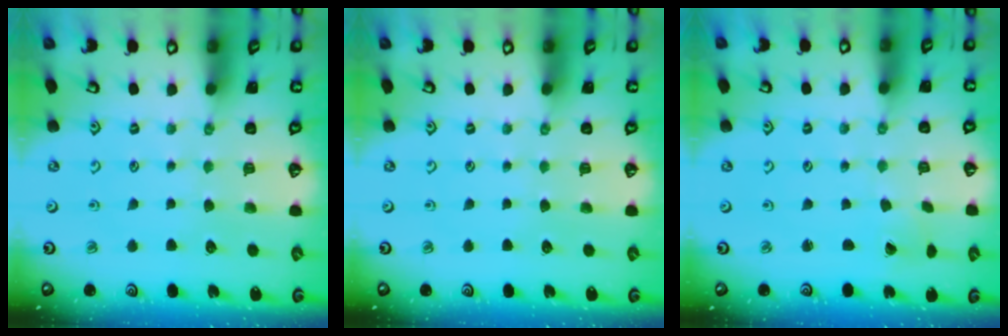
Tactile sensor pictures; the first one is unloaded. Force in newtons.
{"total": 0.0}
{"total": 0.0}